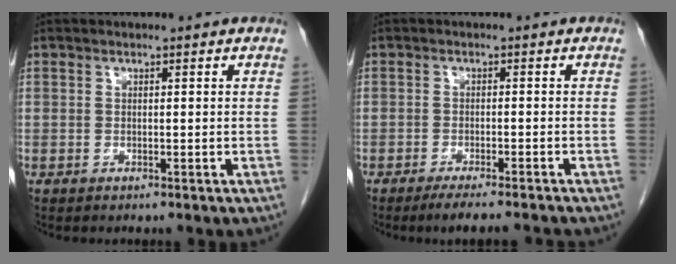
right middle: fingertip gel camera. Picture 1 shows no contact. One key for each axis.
{"total": 7.1, "fx": -6.1, "fy": 0.3, "fz": 3.5, "tx": -0.039, "ty": -0.011, "tz": -0.092}